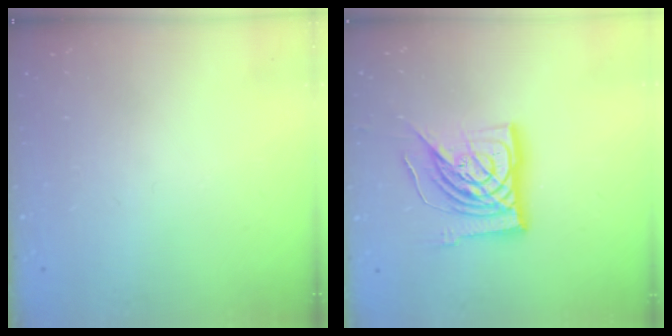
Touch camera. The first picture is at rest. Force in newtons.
{"total": 18.6, "press": 18.5, "slide": 2.2}